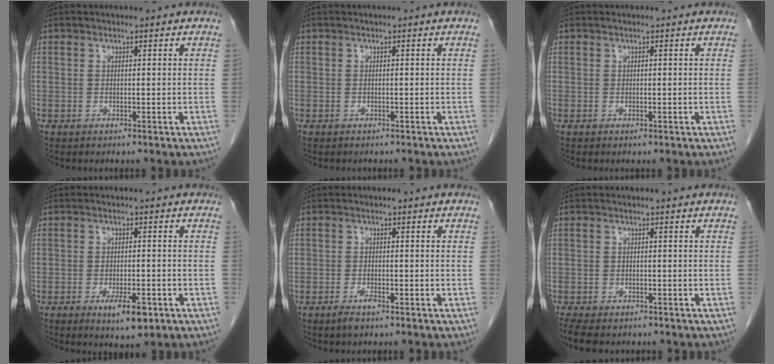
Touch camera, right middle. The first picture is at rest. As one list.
[{"total": 1.1, "force": [-1.0, 0.4, 0.2], "torque": [-0.010, 0.000, -0.013]}, {"total": 0.0}, {"total": 5.2, "force": [-2.6, 1.6, 4.2], "torque": [-0.069, -0.006, -0.032]}, {"total": 2.1, "force": [-1.4, 0.5, 1.4], "torque": [-0.030, -0.001, -0.026]}, {"total": 8.1, "force": [-6.4, 3.1, 3.8], "torque": [-0.069, -0.009, -0.094]}]